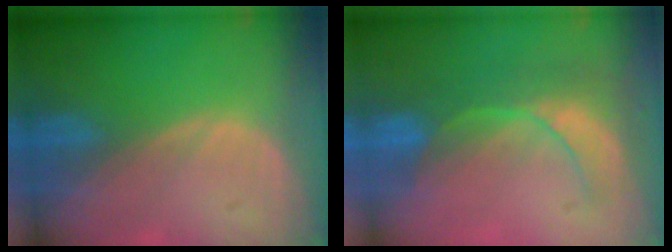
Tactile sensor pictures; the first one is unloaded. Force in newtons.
{"total": 8.9, "press": 7.7, "slide": 4.5}